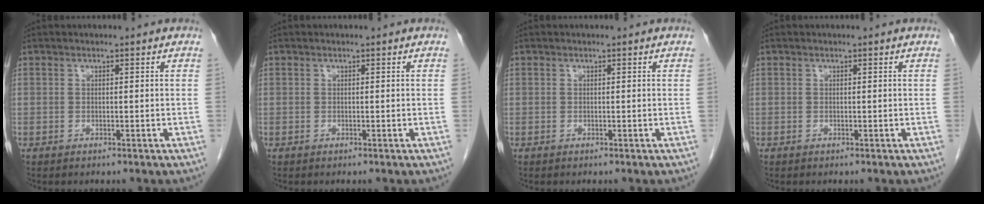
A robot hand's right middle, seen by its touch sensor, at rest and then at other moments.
{"total": 0.0}
{"total": 0.0}
{"total": 0.0}